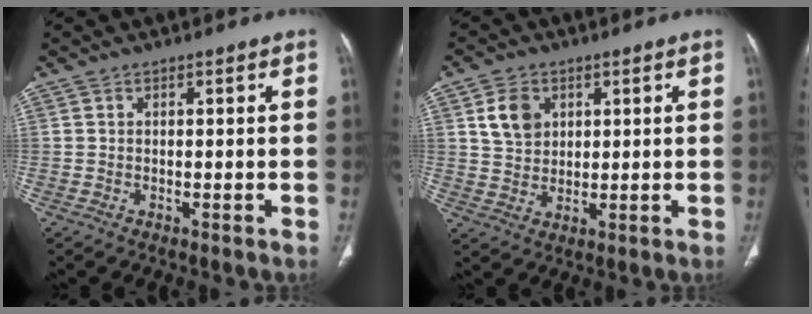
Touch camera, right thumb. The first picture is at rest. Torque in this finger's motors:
{"motor_torque": [0.05, 0.03, 0.46, -0.19, 0.04]}